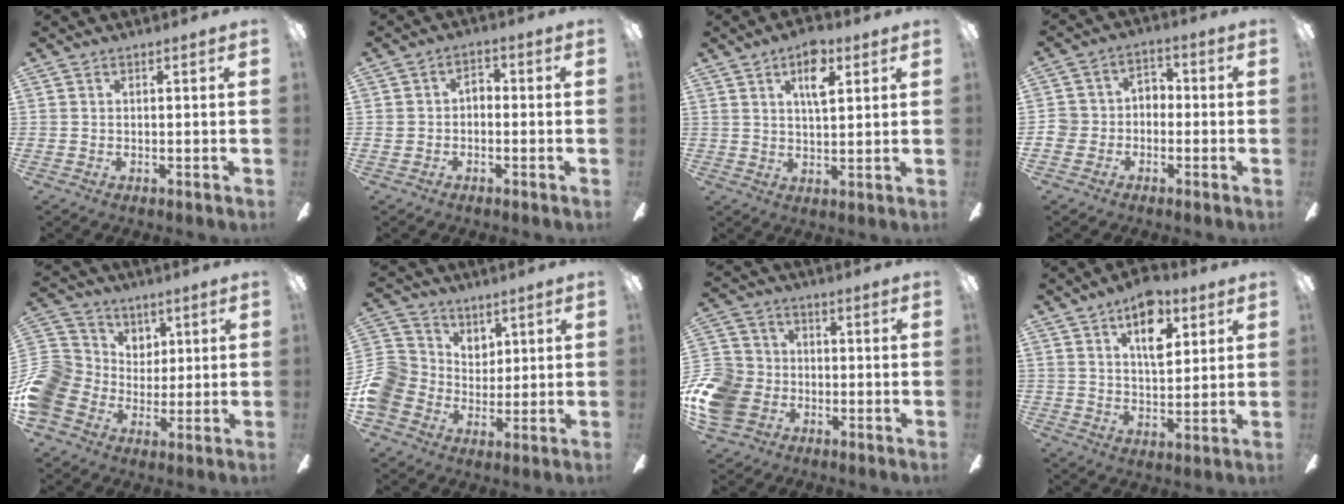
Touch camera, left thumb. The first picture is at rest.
{"total": 3.6, "force": [-1.5, 2.7, 1.7], "torque": [-0.031, 0.015, -0.031]}
{"total": 8.0, "force": [4.2, 3.5, 5.9], "torque": [-0.085, -0.007, 0.066]}
{"total": 5.8, "force": [-2.8, 4.9, 1.5], "torque": [-0.044, 0.029, -0.055]}
{"total": 13.6, "force": [-1.1, 12.5, 5.1], "torque": [-0.124, 0.020, -0.016]}
{"total": 10.1, "force": [0.7, 9.6, 3.1], "torque": [-0.101, 0.007, 0.016]}
{"total": 13.4, "force": [-5.0, 10.7, 6.2], "torque": [-0.144, 0.043, -0.089]}
{"total": 11.4, "force": [6.2, 5.8, 7.7], "torque": [-0.105, -0.018, 0.104]}